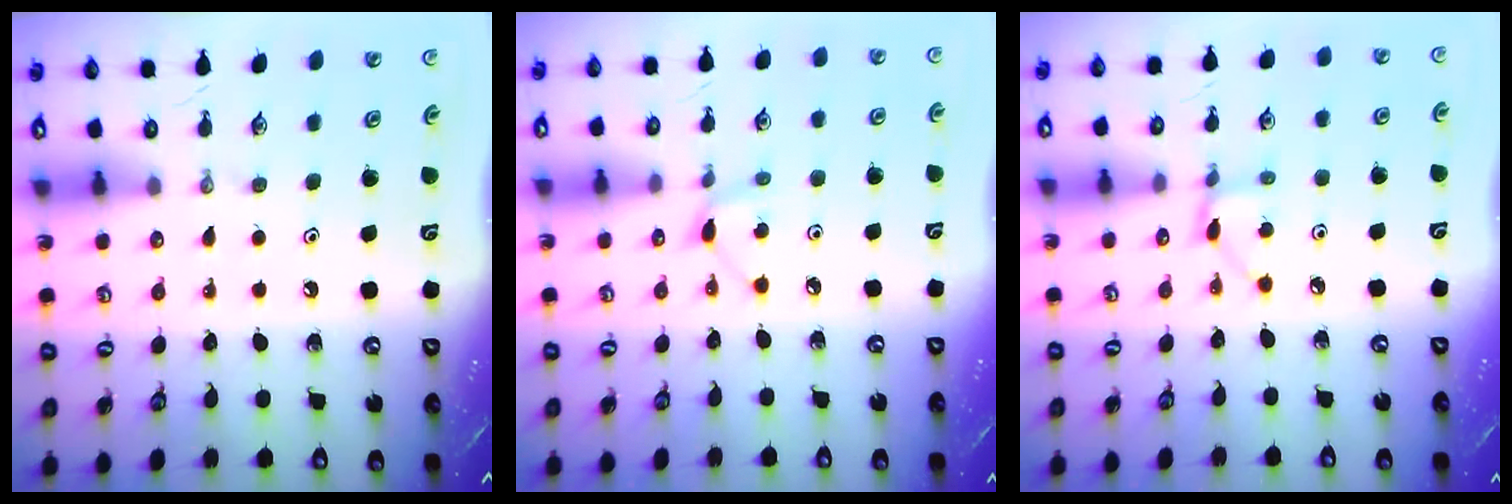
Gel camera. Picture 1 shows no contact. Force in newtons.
{"total": 4.2, "press": 4.2, "slide": 0.6}
{"total": 2.8, "press": 2.8, "slide": 0.4}